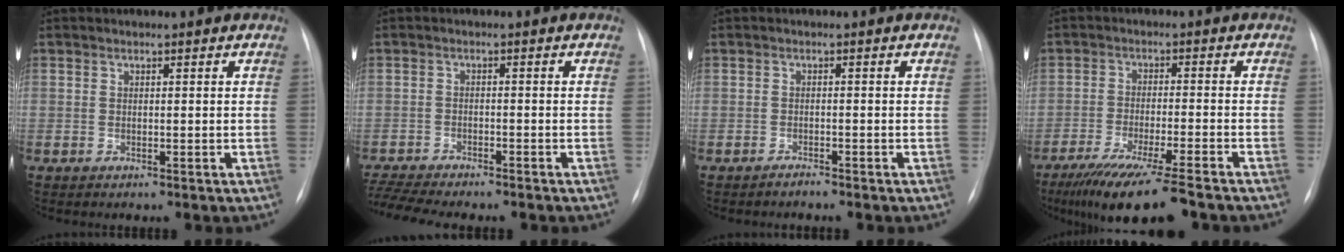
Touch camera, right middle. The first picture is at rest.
{"total": 9.2, "force": [-8.3, 0.8, 3.7], "torque": [-0.069, -0.007, -0.129]}
{"total": 0.9, "force": [-0.9, 0.0, 0.1], "torque": [-0.005, -0.002, -0.014]}
{"total": 12.6, "force": [-9.8, 0.3, 8.0], "torque": [-0.133, -0.037, -0.155]}